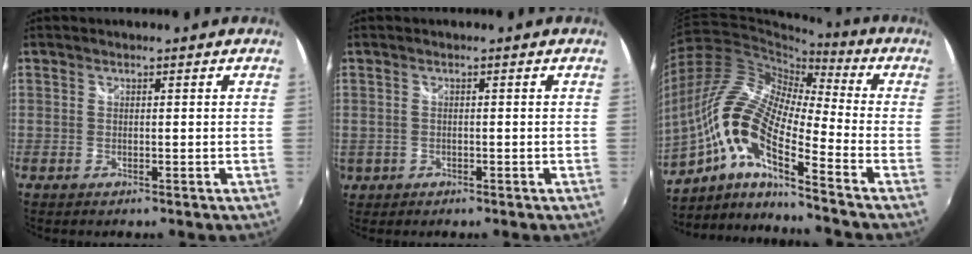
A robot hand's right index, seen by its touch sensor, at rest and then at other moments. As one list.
[{"total": 3.1, "force": [-0.4, 2.8, 1.2], "torque": [-0.029, -0.001, 0.000]}, {"total": 16.8, "force": [-8.0, 3.8, 14.3], "torque": [-0.253, -0.012, -0.174]}]